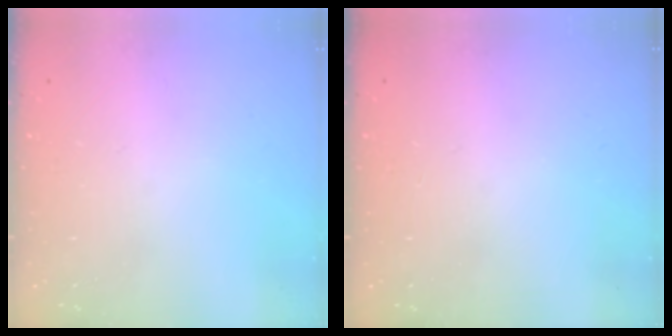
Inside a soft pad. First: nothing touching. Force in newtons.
{"total": 0.0}